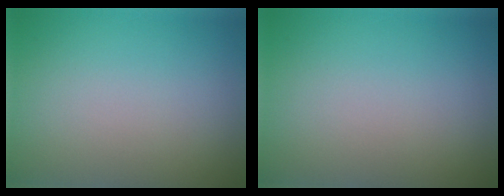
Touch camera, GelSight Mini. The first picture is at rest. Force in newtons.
{"total": 0.0}